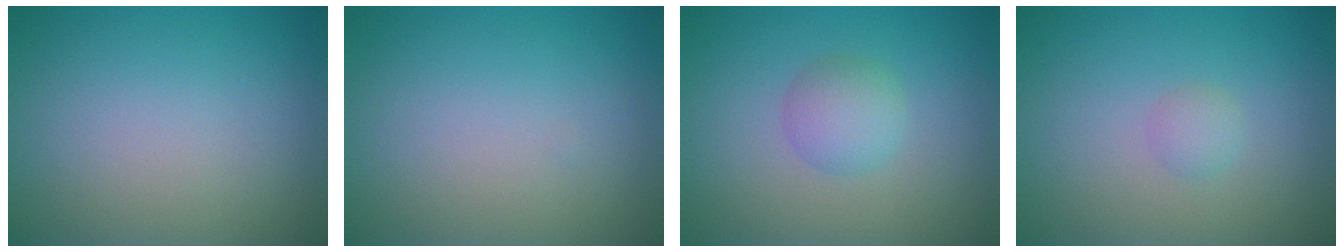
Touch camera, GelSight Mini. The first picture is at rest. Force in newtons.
{"total": 0.0}
{"total": 2.4, "press": 2.4, "slide": 0.1}
{"total": 1.0, "press": 1.0, "slide": 0.1}